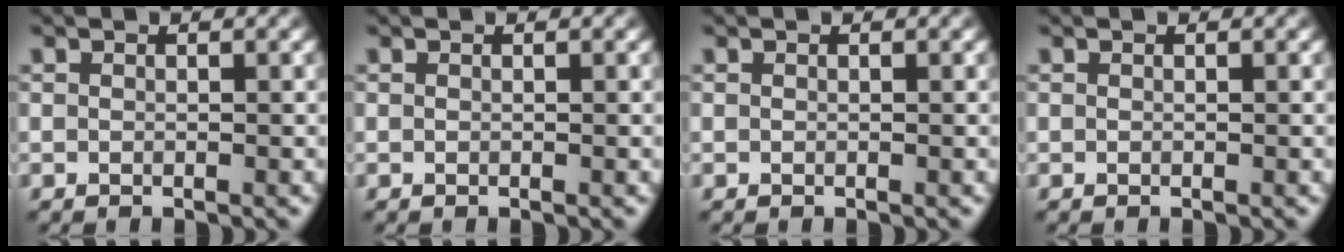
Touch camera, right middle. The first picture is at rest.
{"total": 0.0}
{"total": 0.0}
{"total": 0.0}